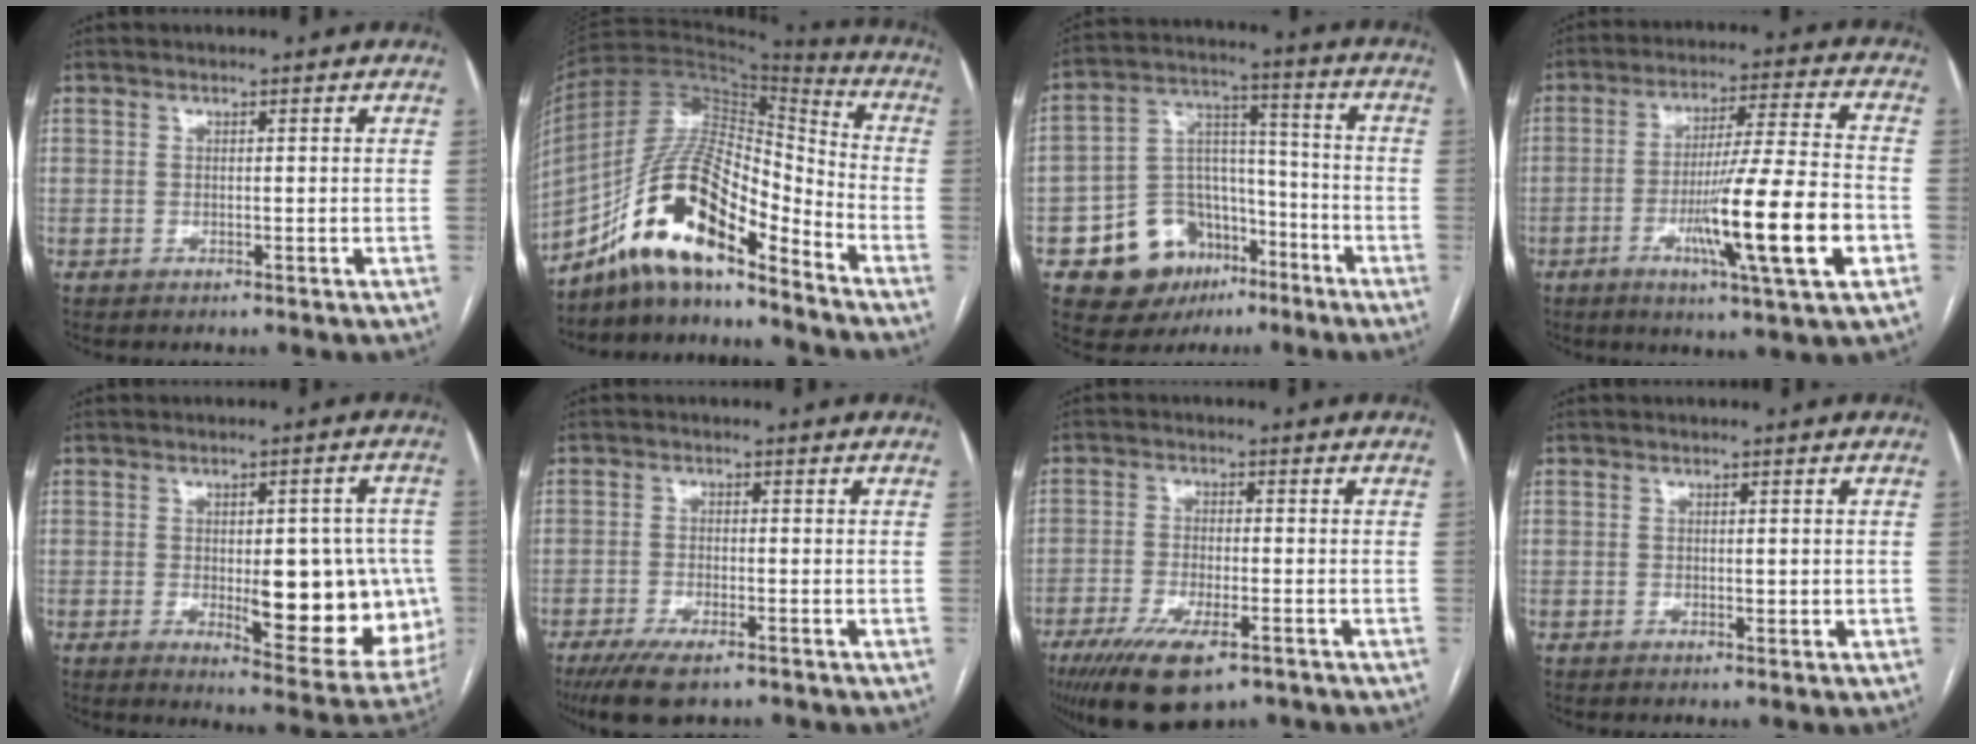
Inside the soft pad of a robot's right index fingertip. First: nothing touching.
{"total": 15.7, "force": [-10.3, 4.0, 11.1], "torque": [-0.215, 0.032, -0.183]}
{"total": 13.3, "force": [-7.0, 10.0, 5.3], "torque": [-0.084, 0.051, -0.103]}
{"total": 16.6, "force": [-5.2, -0.1, 15.8], "torque": [-0.267, -0.017, -0.085]}
{"total": 15.6, "force": [-1.9, 5.6, 14.5], "torque": [-0.146, 0.004, -0.005]}
{"total": 7.2, "force": [-5.2, 2.0, 4.7], "torque": [-0.080, -0.014, -0.085]}
{"total": 11.3, "force": [-7.3, 3.3, 8.0], "torque": [-0.140, -0.022, -0.119]}
{"total": 1.0, "force": [0.0, 0.5, 0.8], "torque": [-0.011, -0.002, 0.001]}